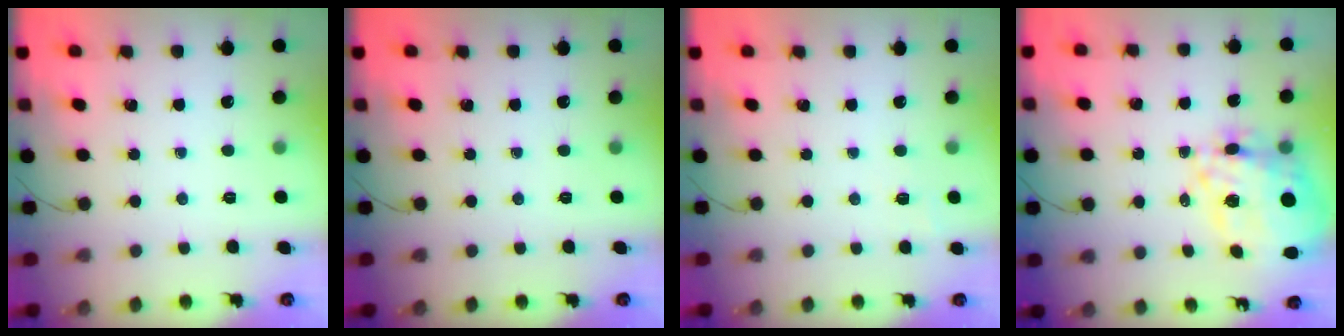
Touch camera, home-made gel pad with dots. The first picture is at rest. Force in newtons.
{"total": 0.0}
{"total": 6.2, "press": 6.0, "slide": 1.6}
{"total": 17.0, "press": 16.2, "slide": 5.2}